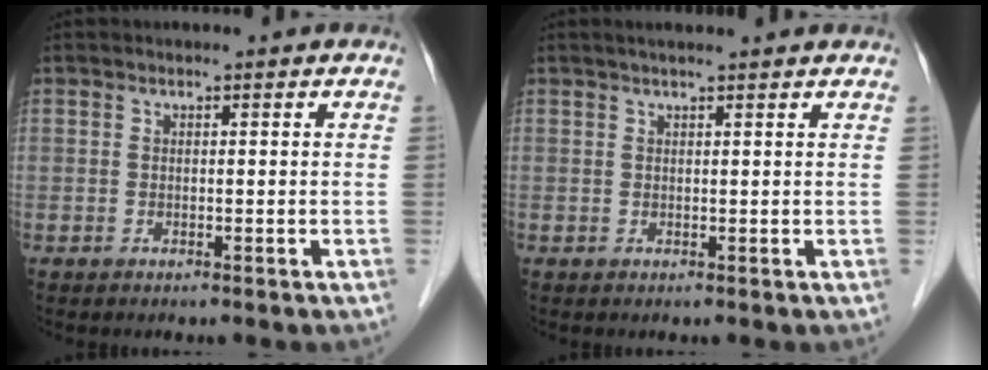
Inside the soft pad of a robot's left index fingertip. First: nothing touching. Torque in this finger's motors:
{"motor_torque": [0.08, -0.14, 0.00, 0.01]}